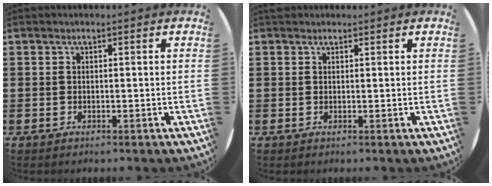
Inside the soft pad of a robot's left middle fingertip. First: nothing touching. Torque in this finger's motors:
{"motor_torque": [0.20, -0.20, -0.03, 0.01]}